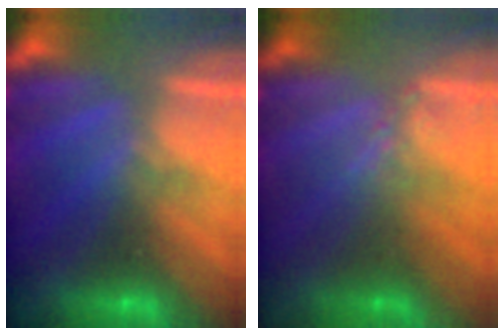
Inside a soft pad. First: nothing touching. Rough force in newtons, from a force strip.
{"total": 1.3}